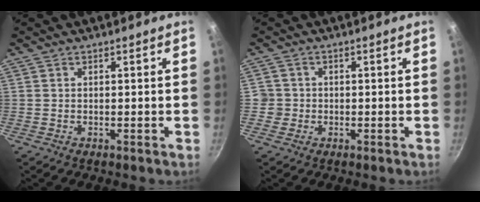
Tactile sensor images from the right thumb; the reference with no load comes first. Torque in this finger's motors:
{"motor_torque": [-0.21, 0.04, 0.25, 0.11, 0.00]}